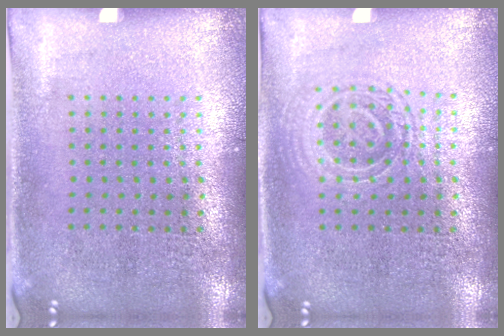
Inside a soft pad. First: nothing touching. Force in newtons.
{"total": 1.4, "press": 1.3, "slide": 0.3}